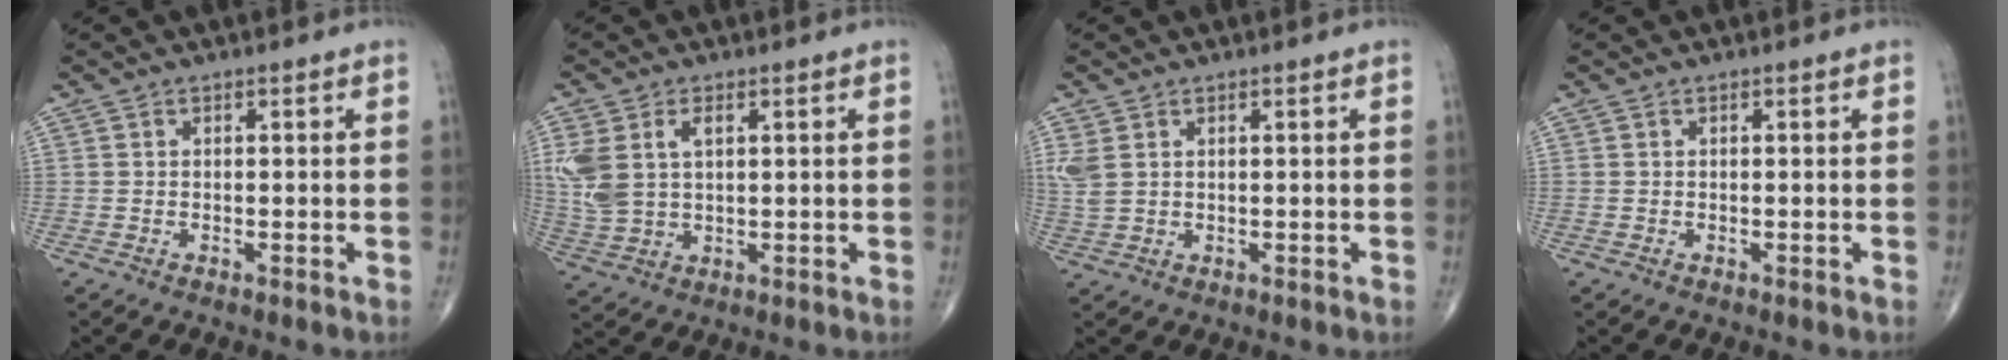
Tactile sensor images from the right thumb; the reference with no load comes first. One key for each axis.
{"total": 9.1, "fx": 2.5, "fy": 5.5, "fz": 6.8, "tx": -0.158, "ty": 0.006, "tz": 0.060}
{"total": 3.3, "fx": 1.3, "fy": 2.1, "fz": 2.3, "tx": -0.066, "ty": 0.004, "tz": 0.034}
{"total": 0.0}